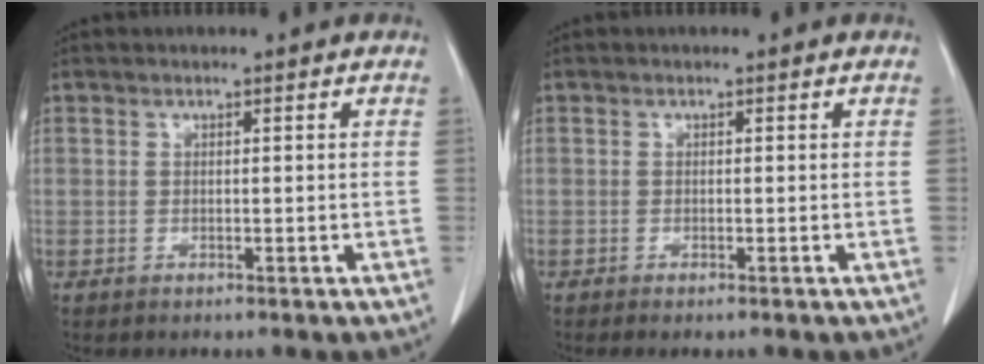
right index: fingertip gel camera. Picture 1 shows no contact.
{"total": 0.9, "force": [-0.7, 0.1, 0.6], "torque": [-0.010, -0.003, -0.011]}